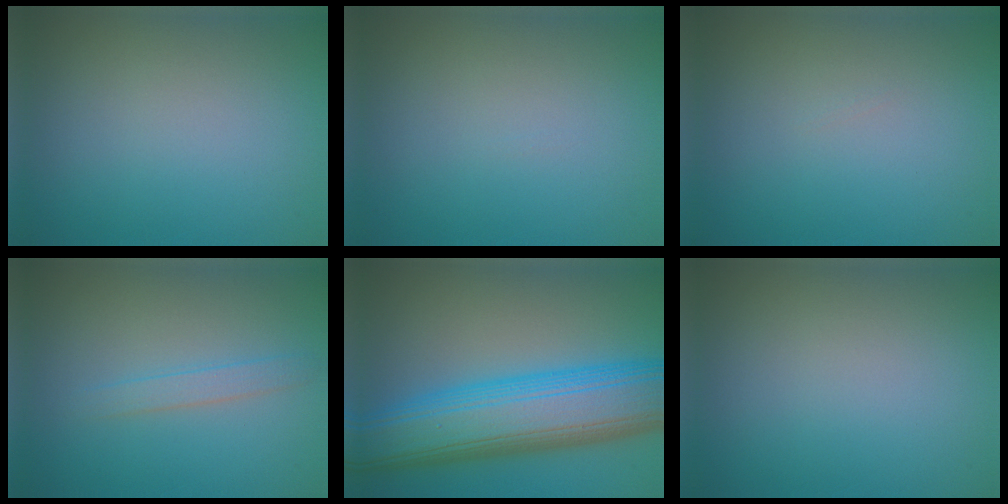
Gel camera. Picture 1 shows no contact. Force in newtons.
{"total": 0.0}
{"total": 0.0}
{"total": 1.6, "press": 1.6, "slide": 0.1}
{"total": 12.5, "press": 12.5, "slide": 0.0}
{"total": 0.0}